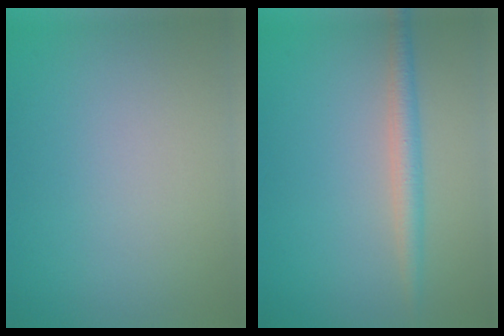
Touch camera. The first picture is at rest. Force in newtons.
{"total": 2.5, "press": 2.5, "slide": 0.1}